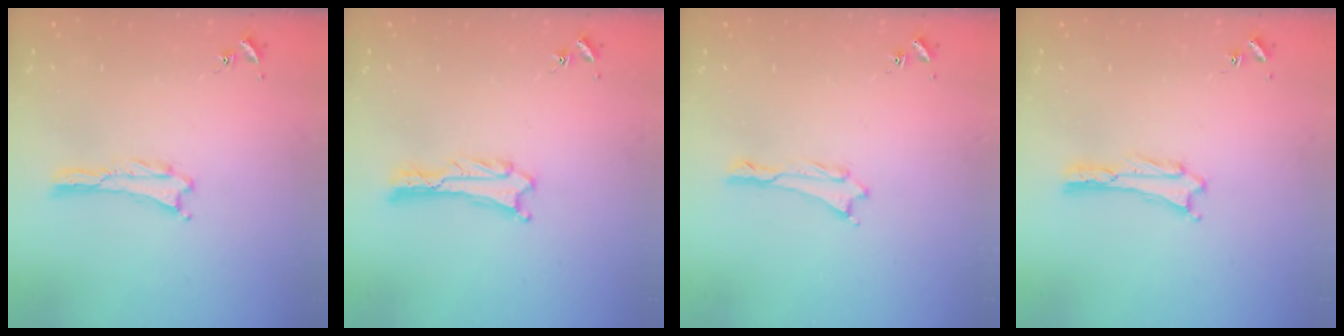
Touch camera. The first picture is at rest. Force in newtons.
{"total": 1.3, "press": 1.3, "slide": 0.0}
{"total": 0.6, "press": 0.5, "slide": 0.2}
{"total": 1.6, "press": 1.6, "slide": 0.2}